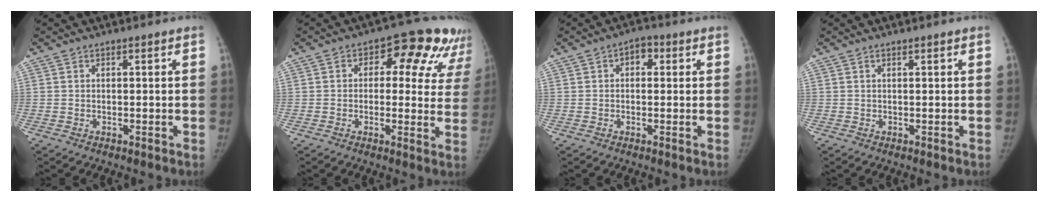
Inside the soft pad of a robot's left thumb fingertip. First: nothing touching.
{"total": 14.7, "force": [6.7, 8.6, 9.8], "torque": [-0.067, 0.002, 0.067]}
{"total": 3.3, "force": [0.8, 2.3, 2.2], "torque": [-0.011, 0.009, 0.003]}
{"total": 0.0}